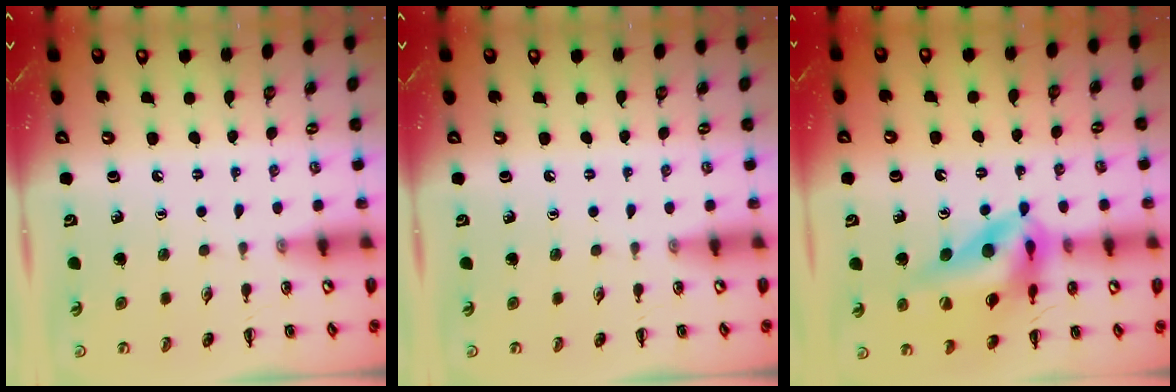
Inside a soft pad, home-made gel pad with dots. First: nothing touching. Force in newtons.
{"total": 0.0}
{"total": 15.4, "press": 14.5, "slide": 5.2}